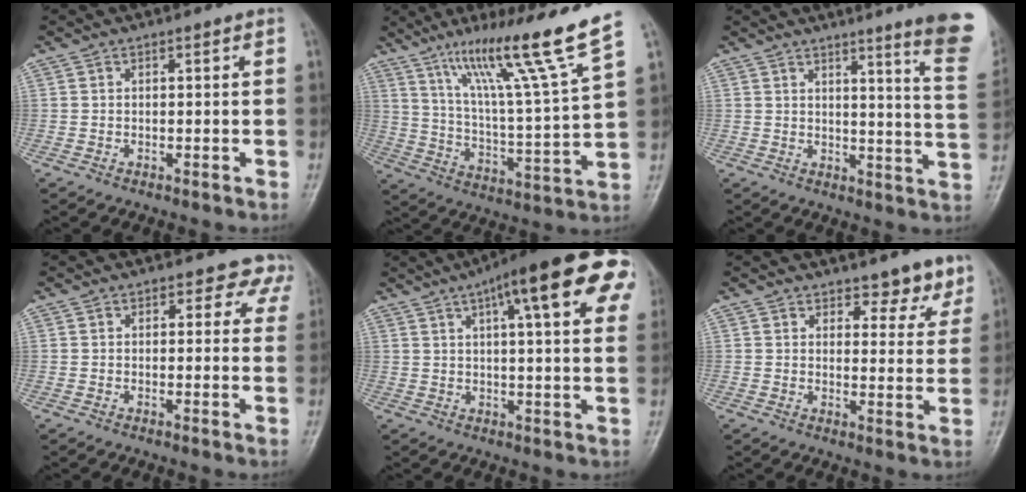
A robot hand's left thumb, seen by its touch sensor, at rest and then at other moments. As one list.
[{"total": 18.5, "force": [12.0, -0.8, 14.0], "torque": [-0.215, -0.066, 0.197]}, {"total": 14.4, "force": [9.9, 0.3, 10.4], "torque": [-0.114, -0.074, 0.106]}, {"total": 4.3, "force": [3.3, 2.7, 0.8], "torque": [0.029, -0.014, 0.017]}, {"total": 19.9, "force": [8.6, 5.0, 17.2], "torque": [-0.227, 0.016, 0.108]}, {"total": 5.8, "force": [4.8, 2.9, 1.8], "torque": [0.013, -0.035, 0.057]}]